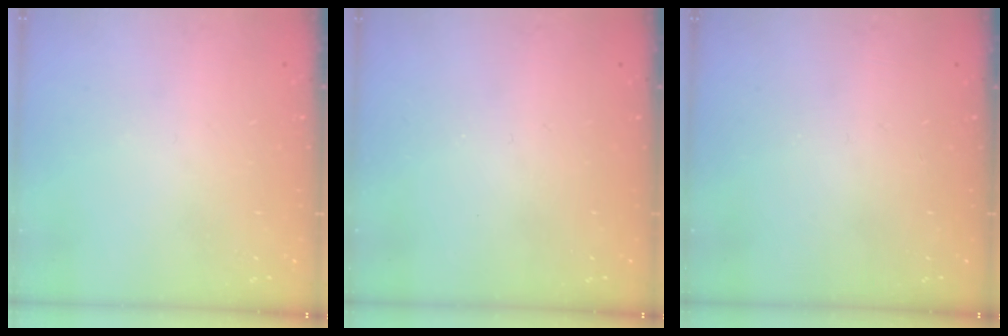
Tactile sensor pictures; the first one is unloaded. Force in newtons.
{"total": 0.0}
{"total": 0.0}